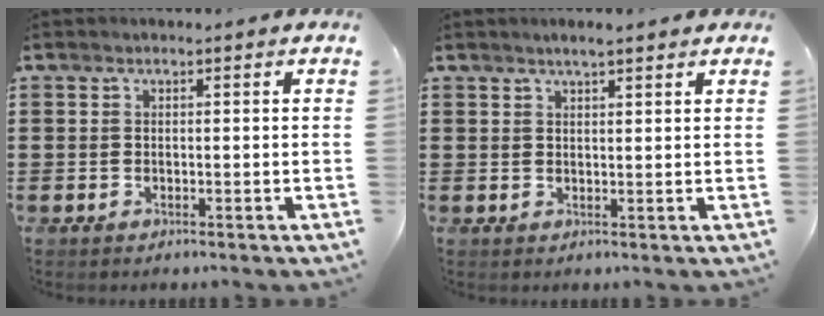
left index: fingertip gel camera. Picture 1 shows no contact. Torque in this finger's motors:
{"motor_torque": [0.50, 0.07, 0.44, 0.06]}